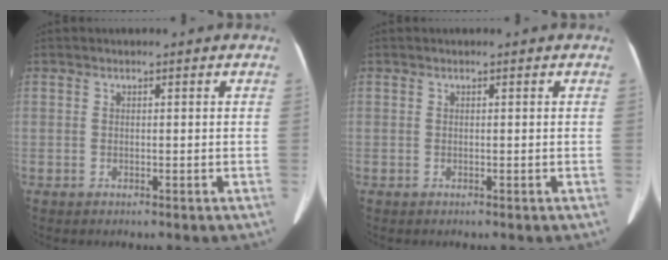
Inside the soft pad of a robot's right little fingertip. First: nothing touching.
{"total": 0.0}